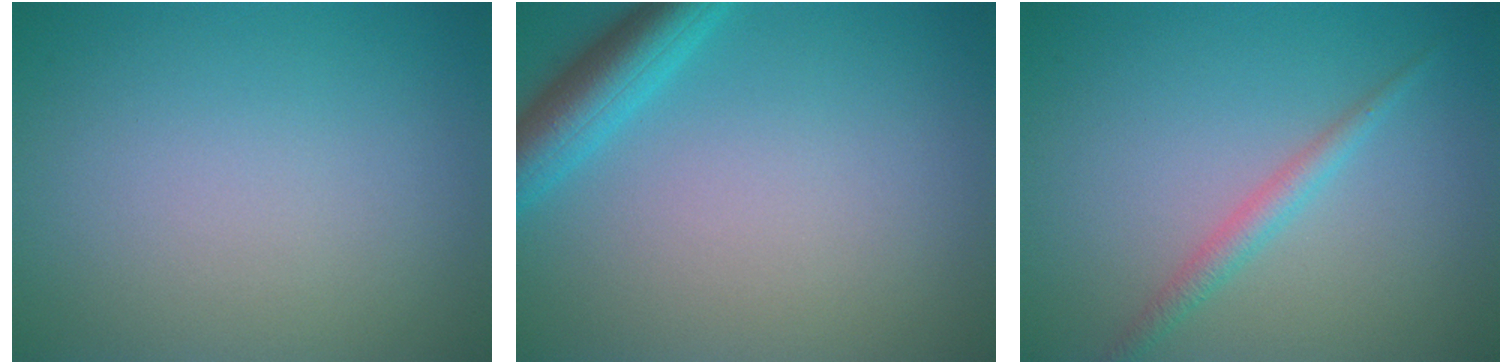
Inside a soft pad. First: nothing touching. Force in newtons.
{"total": 4.0, "press": 4.0, "slide": 0.2}
{"total": 1.8, "press": 1.8, "slide": 0.0}